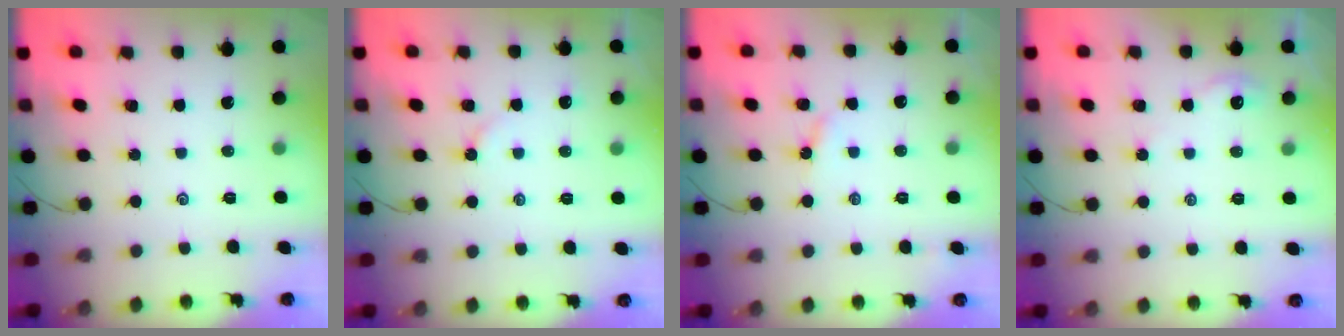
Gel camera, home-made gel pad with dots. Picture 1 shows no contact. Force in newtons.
{"total": 2.1, "press": 2.1, "slide": 0.2}
{"total": 3.4, "press": 3.4, "slide": 0.5}
{"total": 1.9, "press": 1.9, "slide": 0.4}